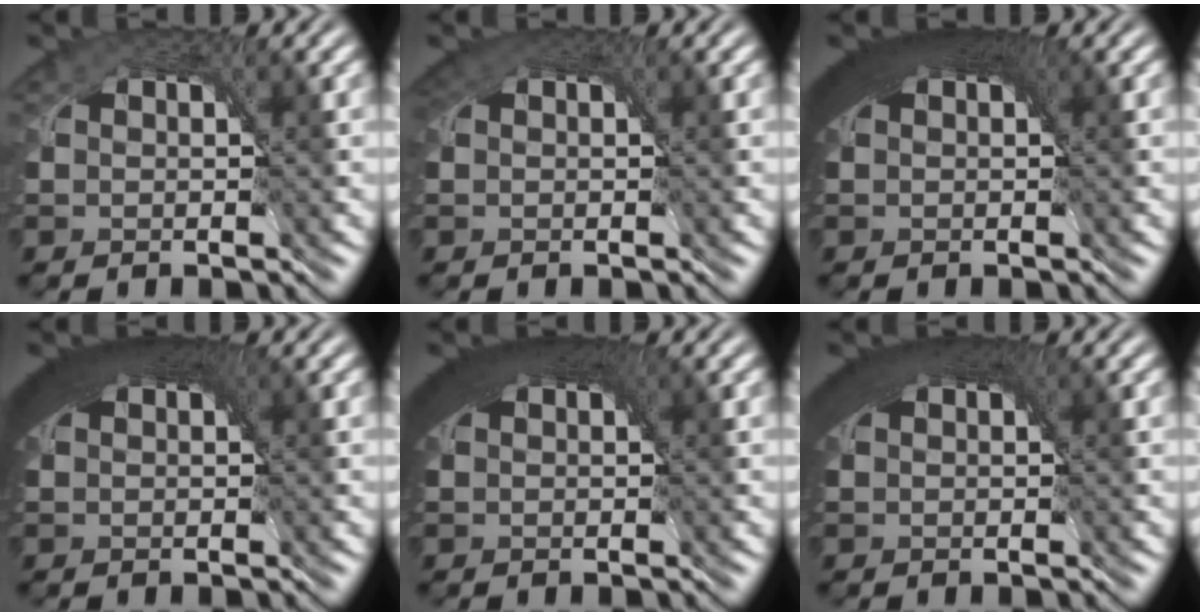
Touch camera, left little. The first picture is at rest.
{"total": 3.4, "force": [1.6, 2.2, 2.0], "torque": [-0.042, 0.006, 0.017]}
{"total": 8.6, "force": [3.2, 4.1, 6.9], "torque": [-0.105, 0.021, 0.034]}
{"total": 8.5, "force": [3.2, 4.1, 6.8], "torque": [-0.103, 0.022, 0.034]}
{"total": 8.2, "force": [3.1, 3.9, 6.5], "torque": [-0.099, 0.021, 0.034]}
{"total": 7.3, "force": [3.0, 3.5, 5.7], "torque": [-0.087, 0.019, 0.032]}